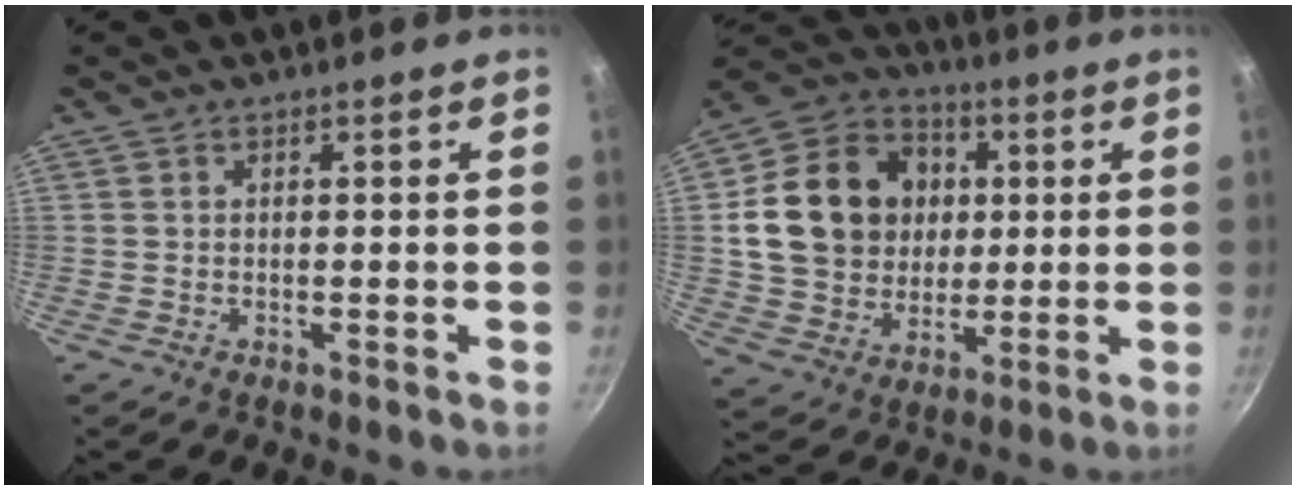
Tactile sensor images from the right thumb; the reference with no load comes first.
{"total": 20.4, "force": [2.7, 16.9, 11.0], "torque": [-0.167, 0.017, 0.051]}